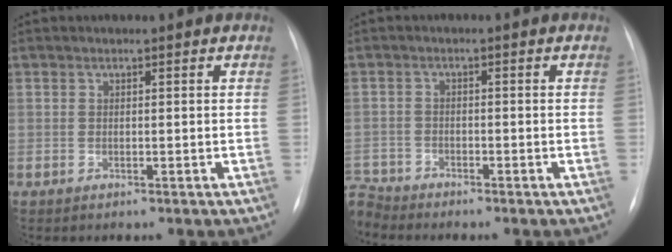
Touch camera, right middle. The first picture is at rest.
{"total": 3.9, "force": [-3.9, 0.5, -0.3], "torque": [0.010, -0.010, -0.075]}